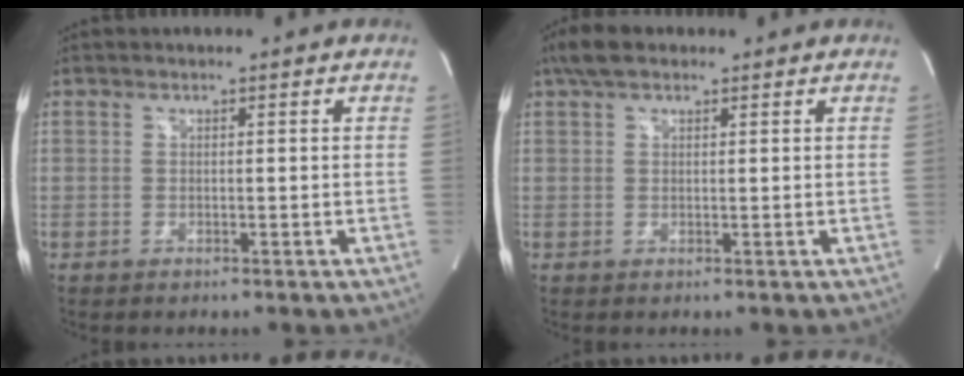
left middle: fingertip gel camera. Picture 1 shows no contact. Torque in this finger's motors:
{"motor_torque": [0.62, -0.01, -0.21, 0.00]}